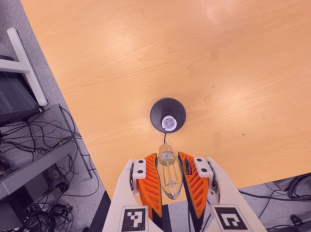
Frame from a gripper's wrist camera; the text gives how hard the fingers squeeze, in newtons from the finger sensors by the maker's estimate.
{"total": 22.8, "left": 24.9, "right": 20.7}